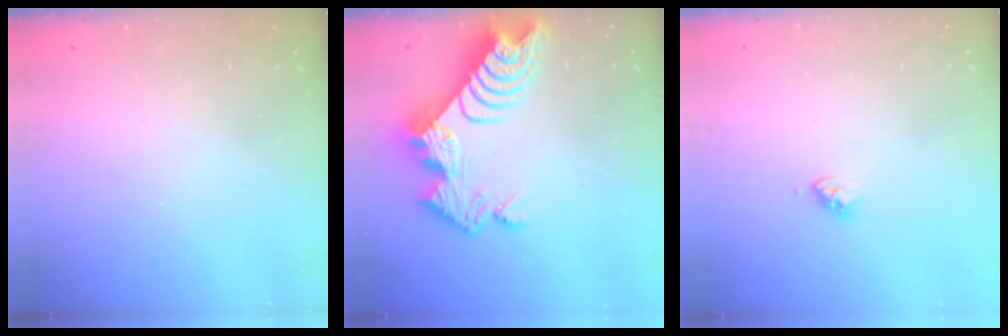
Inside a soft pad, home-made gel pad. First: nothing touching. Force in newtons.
{"total": 16.6, "press": 16.6, "slide": 1.4}
{"total": 3.4, "press": 3.3, "slide": 0.2}